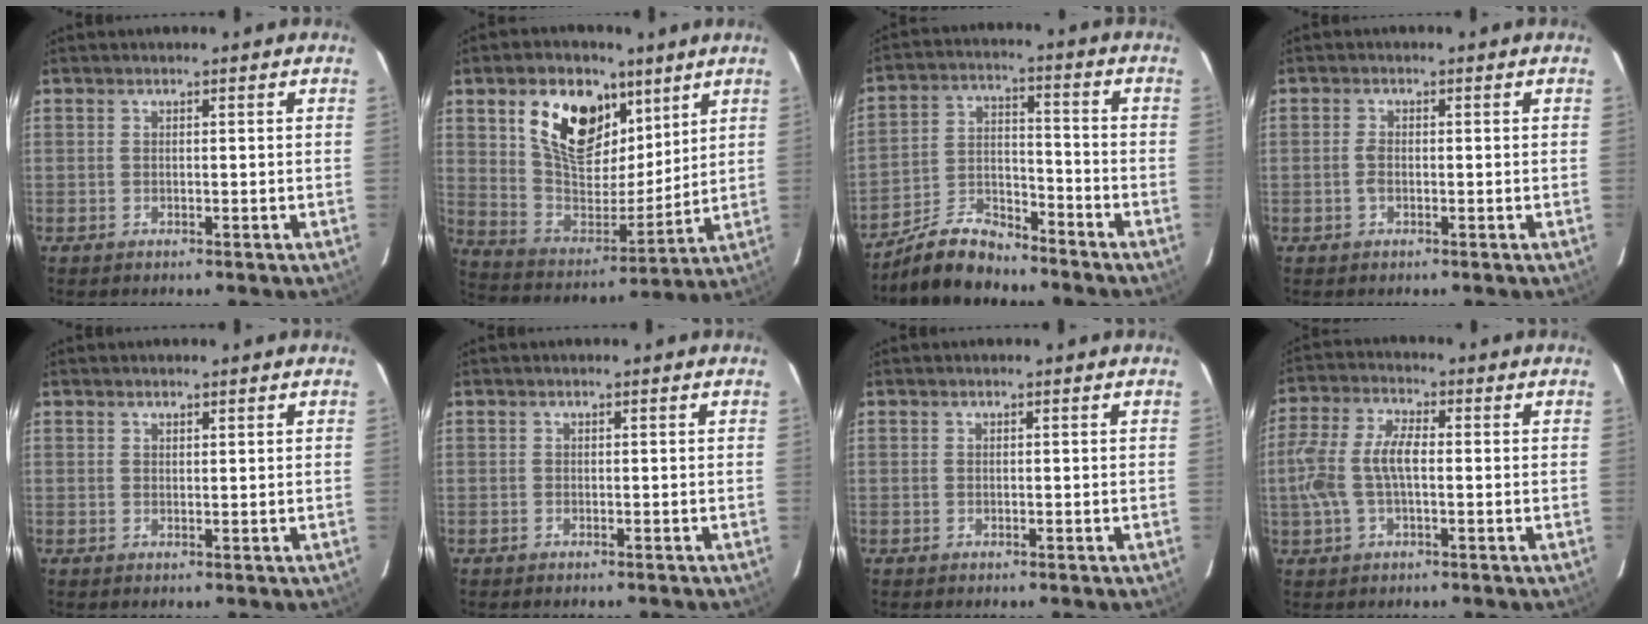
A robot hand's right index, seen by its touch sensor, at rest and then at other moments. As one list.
[{"total": 18.1, "force": [9.1, 10.4, 11.8], "torque": [-0.217, 0.012, 0.172]}, {"total": 9.5, "force": [-8.4, 3.1, 3.2], "torque": [-0.077, 0.022, -0.156]}, {"total": 1.7, "force": [-0.5, 1.0, 1.4], "torque": [-0.030, 0.002, -0.011]}, {"total": 0.8, "force": [0.7, 0.3, 0.2], "torque": [-0.004, 0.002, 0.013]}, {"total": 0.6, "force": [-0.6, 0.1, 0.1], "torque": [-0.004, -0.001, -0.010]}, {"total": 0.0}, {"total": 9.3, "force": [-0.7, 4.0, 8.4], "torque": [-0.182, 0.012, -0.014]}]